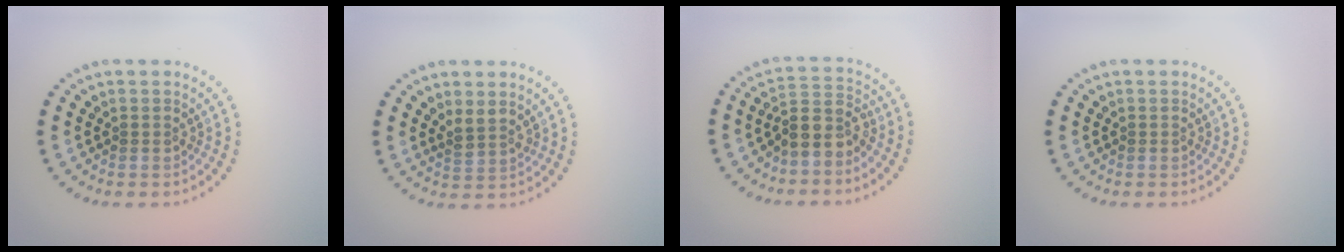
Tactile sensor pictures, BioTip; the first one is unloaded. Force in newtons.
{"total": 1.5, "press": 1.3, "slide": 0.8}
{"total": 3.4, "press": 2.7, "slide": 2.0}
{"total": 0.0}